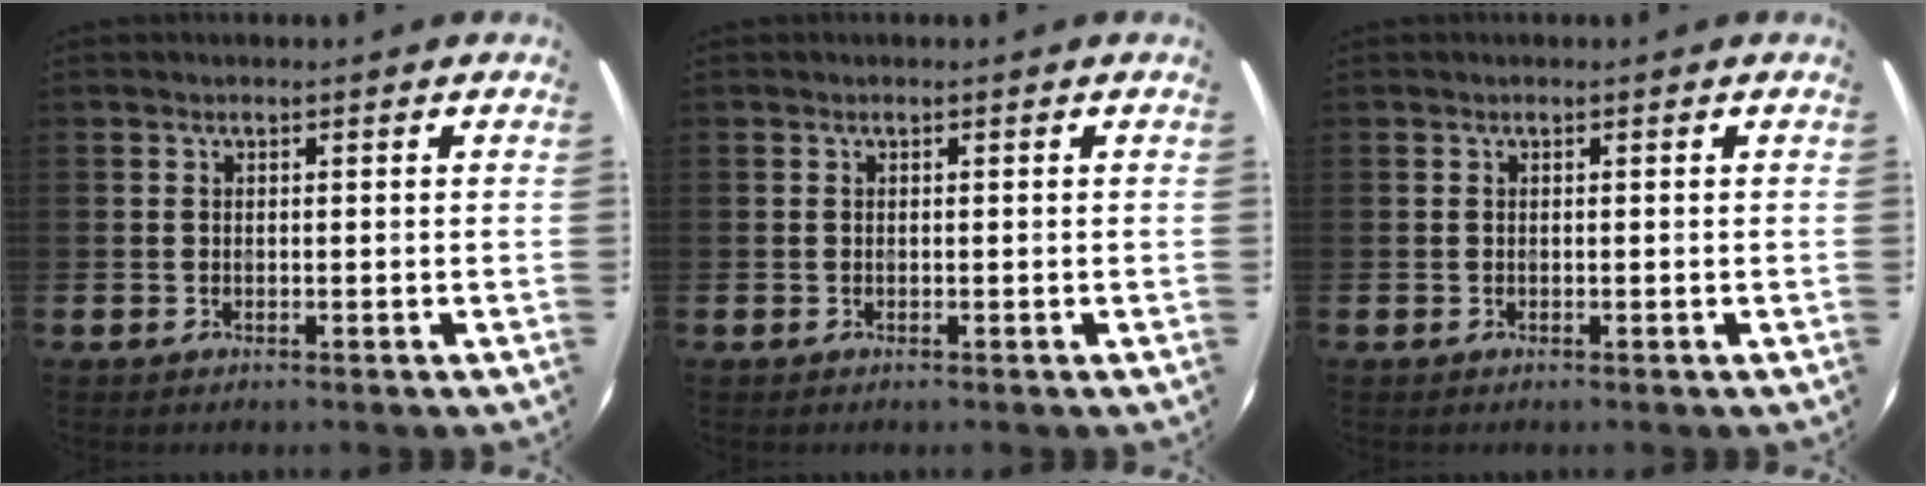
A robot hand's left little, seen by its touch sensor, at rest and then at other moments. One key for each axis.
{"total": 0.0}
{"total": 0.0}